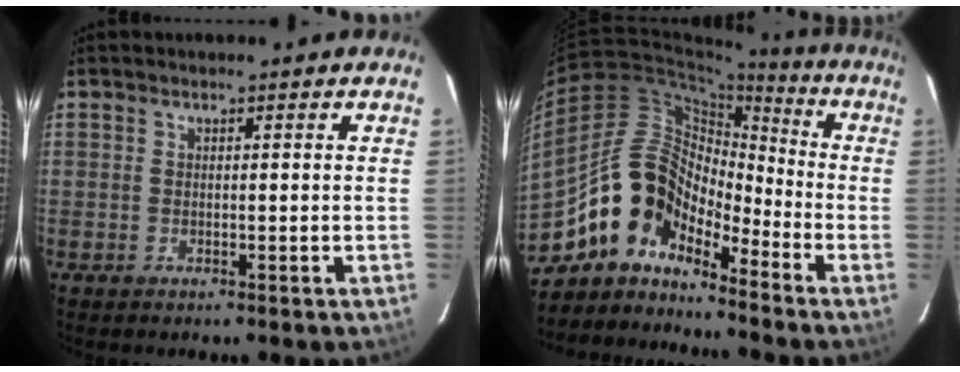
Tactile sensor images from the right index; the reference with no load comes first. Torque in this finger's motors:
{"motor_torque": [1.09, -0.98, 0.89, 0.17]}